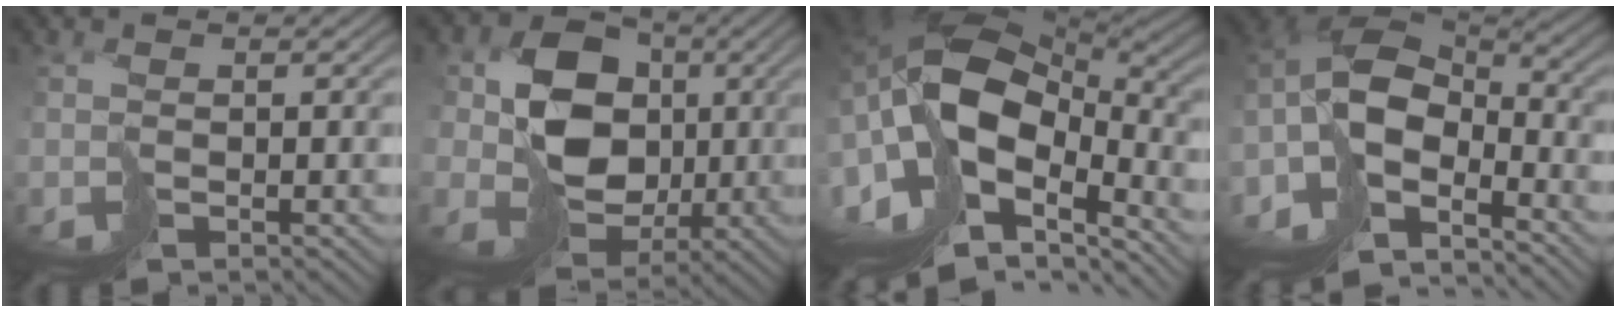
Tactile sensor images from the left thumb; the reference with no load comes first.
{"total": 11.9, "force": [1.0, 10.1, 6.2], "torque": [-0.106, -0.012, 0.017]}
{"total": 17.7, "force": [-4.0, 10.0, 14.0], "torque": [-0.301, 0.000, -0.059]}
{"total": 13.0, "force": [-7.0, 7.2, 8.2], "torque": [-0.208, -0.018, -0.122]}